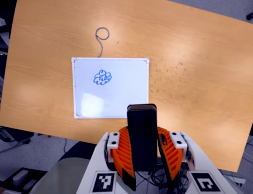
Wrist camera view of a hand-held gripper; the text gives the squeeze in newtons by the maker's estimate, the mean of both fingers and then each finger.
{"total": 9.3, "left": 8.0, "right": 10.6}